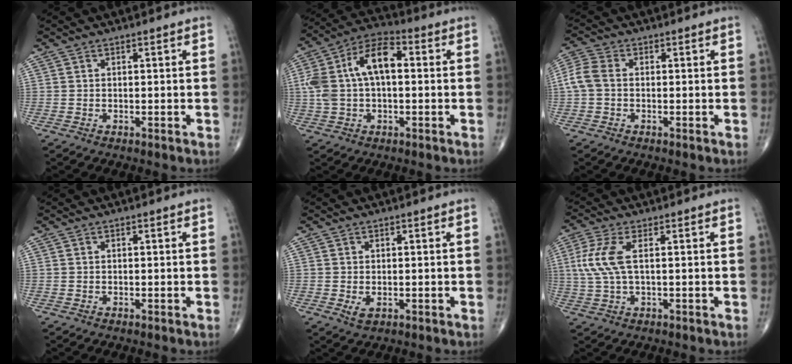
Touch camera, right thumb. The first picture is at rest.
{"total": 13.9, "force": [1.5, 7.6, 11.5], "torque": [-0.231, 0.042, 0.022]}
{"total": 4.9, "force": [-0.2, 3.4, 3.5], "torque": [-0.090, 0.013, -0.013]}
{"total": 0.0}
{"total": 1.8, "force": [-0.3, 1.0, 1.4], "torque": [-0.022, -0.004, -0.002]}
{"total": 6.8, "force": [1.2, 2.4, 6.2], "torque": [-0.173, 0.008, 0.024]}